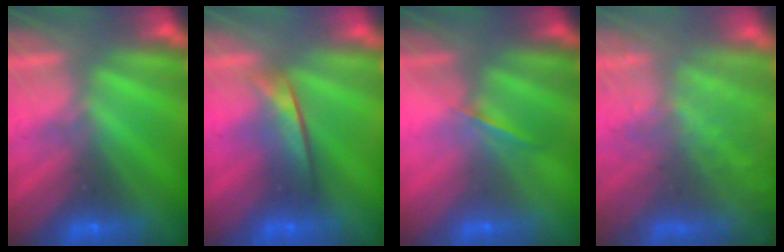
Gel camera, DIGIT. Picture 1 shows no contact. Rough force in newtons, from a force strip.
{"total": 2.0}
{"total": 1.3}
{"total": 11.6}